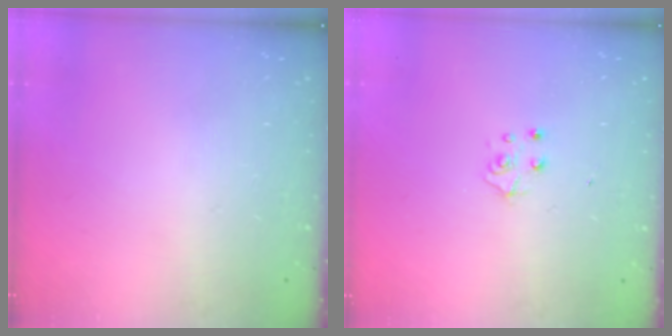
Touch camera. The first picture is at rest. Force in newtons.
{"total": 5.1, "press": 5.1, "slide": 0.5}